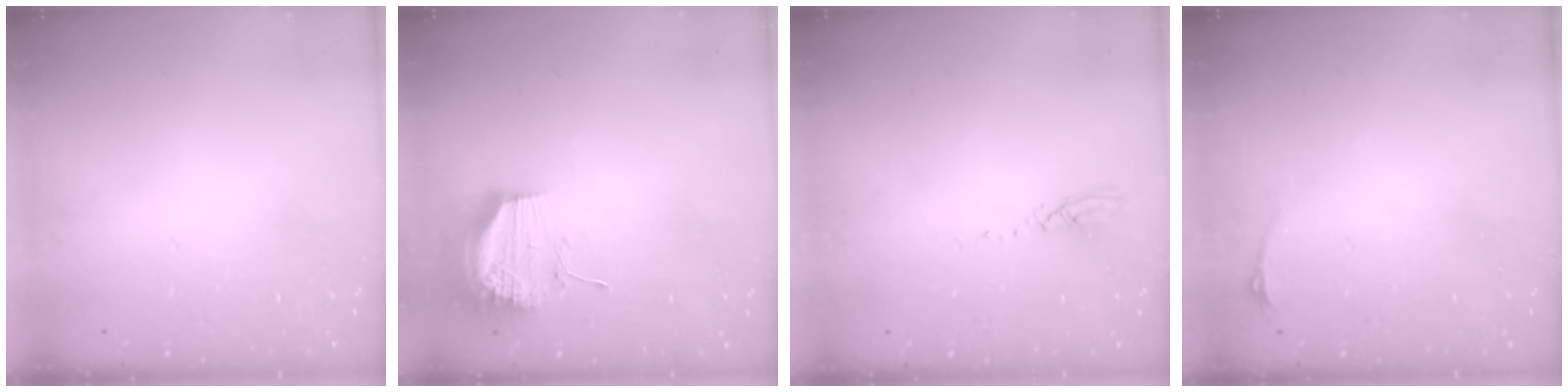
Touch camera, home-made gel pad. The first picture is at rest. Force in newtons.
{"total": 17.9, "press": 13.8, "slide": 11.4}
{"total": 3.1, "press": 3.1, "slide": 0.3}
{"total": 2.9, "press": 2.6, "slide": 1.5}